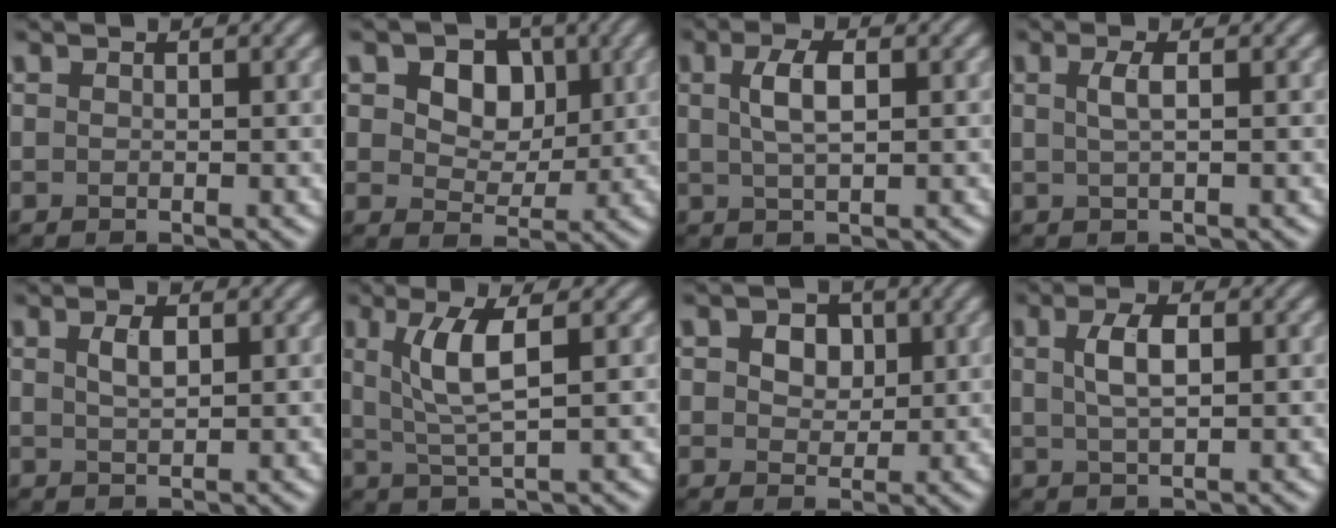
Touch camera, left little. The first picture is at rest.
{"total": 5.8, "force": [2.0, 4.1, 3.5], "torque": [-0.071, -0.002, 0.029]}
{"total": 3.1, "force": [0.8, 1.2, 2.8], "torque": [-0.058, 0.006, 0.015]}
{"total": 1.7, "force": [0.4, 0.5, 1.6], "torque": [-0.030, 0.004, 0.005]}
{"total": 1.9, "force": [0.7, 0.8, 1.6], "torque": [-0.034, 0.002, 0.016]}
{"total": 4.4, "force": [1.2, 1.0, 4.2], "torque": [-0.087, 0.002, 0.027]}
{"total": 4.8, "force": [1.9, 3.3, 2.9], "torque": [-0.052, 0.015, 0.013]}
{"total": 3.0, "force": [0.8, 1.1, 2.7], "torque": [-0.056, 0.005, 0.014]}